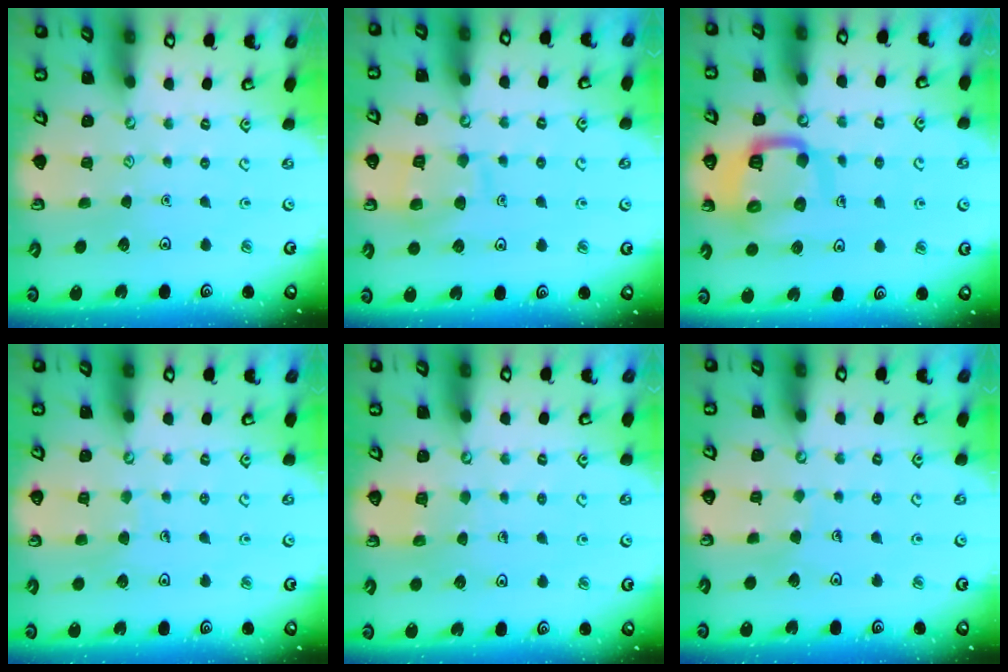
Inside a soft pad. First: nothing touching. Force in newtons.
{"total": 10.7, "press": 10.6, "slide": 1.1}
{"total": 11.8, "press": 11.7, "slide": 1.4}
{"total": 3.9, "press": 3.9, "slide": 0.2}
{"total": 3.9, "press": 3.9, "slide": 0.3}
{"total": 3.2, "press": 3.2, "slide": 0.2}